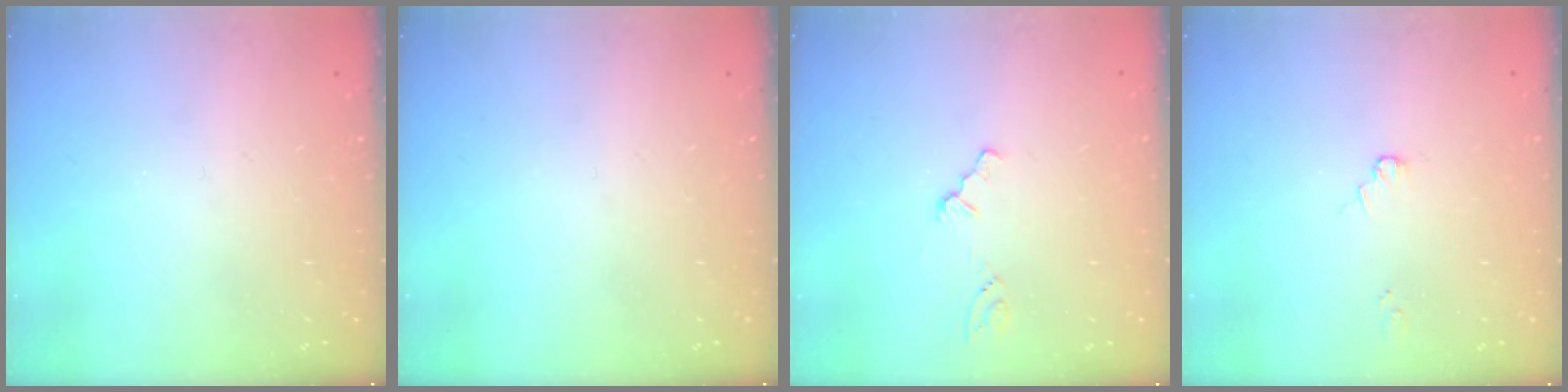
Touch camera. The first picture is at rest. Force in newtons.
{"total": 0.0}
{"total": 0.0}
{"total": 0.9, "press": 0.8, "slide": 0.2}